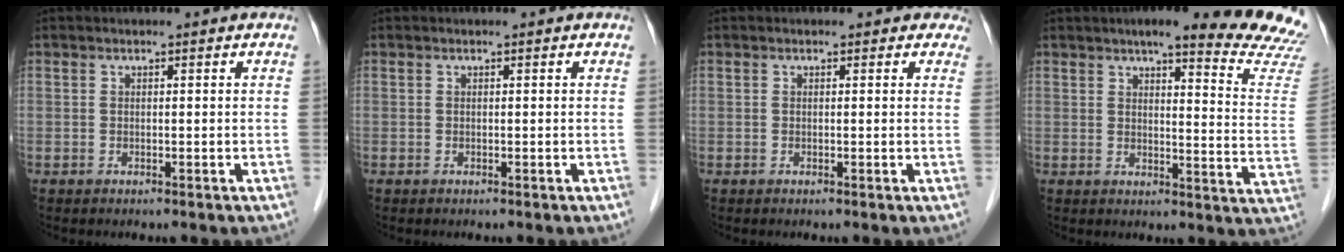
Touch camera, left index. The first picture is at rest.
{"total": 0.0}
{"total": 1.9, "force": [1.5, 1.2, 0.1], "torque": [0.014, -0.005, -0.004]}
{"total": 18.7, "force": [16.8, 1.2, 8.0], "torque": [-0.086, -0.070, 0.178]}